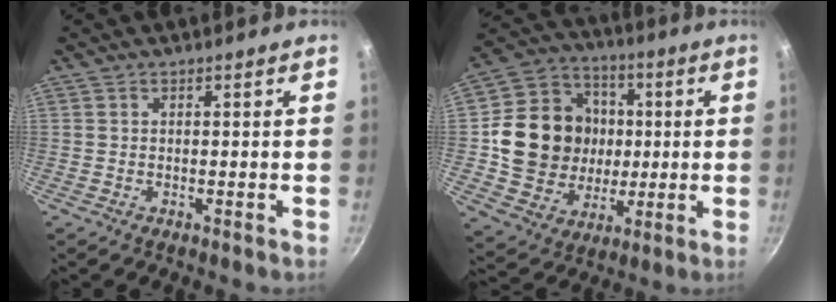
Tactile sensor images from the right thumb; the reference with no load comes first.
{"total": 18.8, "force": [0.9, 16.7, 8.7], "torque": [-0.129, 0.023, 0.020]}